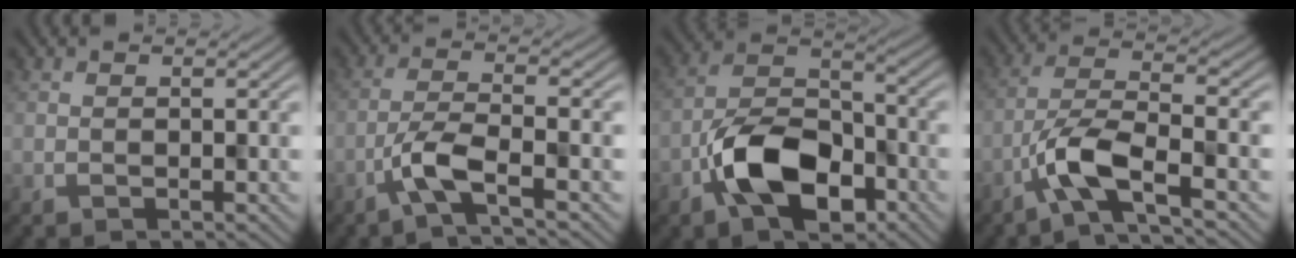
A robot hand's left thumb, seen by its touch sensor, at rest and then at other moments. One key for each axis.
{"total": 4.3, "fx": -2.5, "fy": 0.5, "fz": 3.4, "tx": -0.064, "ty": 0.008, "tz": -0.062}
{"total": 10.2, "fx": -4.9, "fy": 5.7, "fz": 6.9, "tx": -0.131, "ty": 0.006, "tz": -0.106}
{"total": 6.9, "fx": -3.9, "fy": 1.7, "fz": 5.4, "tx": -0.105, "ty": 0.007, "tz": -0.086}